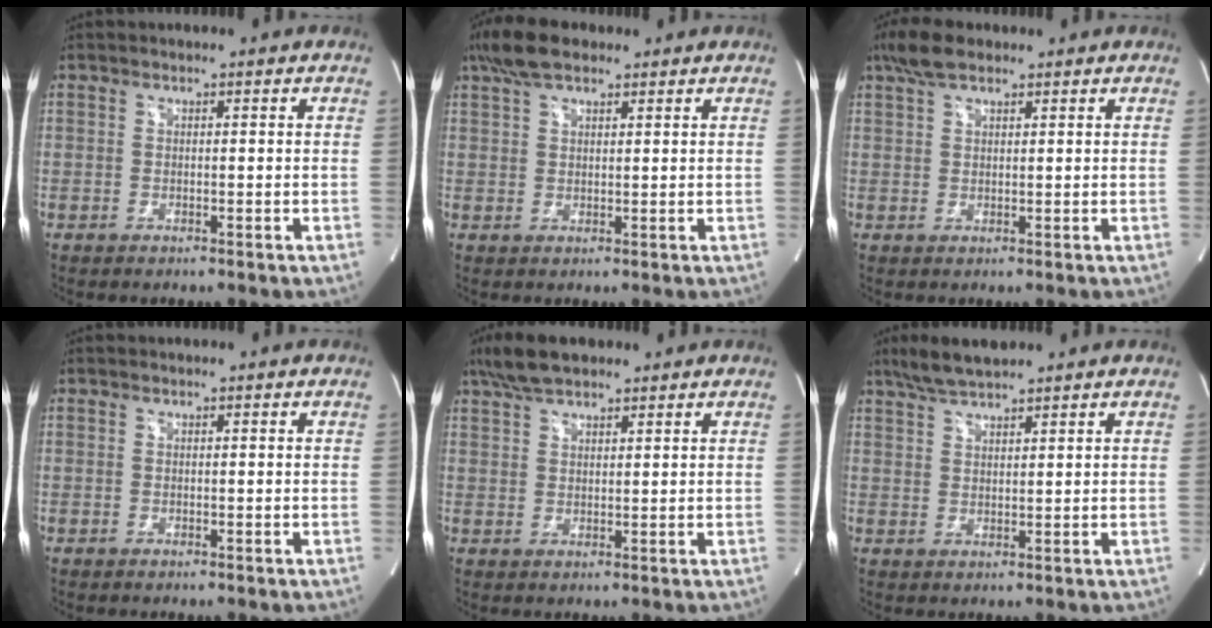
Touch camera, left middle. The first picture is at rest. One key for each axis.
{"total": 6.4, "fx": 4.6, "fy": 2.4, "fz": 3.7, "tx": -0.083, "ty": 0.024, "tz": 0.086}
{"total": 4.7, "fx": 3.4, "fy": 1.7, "fz": 2.7, "tx": -0.068, "ty": 0.018, "tz": 0.067}
{"total": 0.0}
{"total": 6.2, "fx": 4.9, "fy": 2.1, "fz": 3.2, "tx": -0.073, "ty": 0.019, "tz": 0.092}
{"total": 5.7, "fx": 4.8, "fy": 0.9, "fz": 2.9, "tx": -0.067, "ty": 0.016, "tz": 0.091}